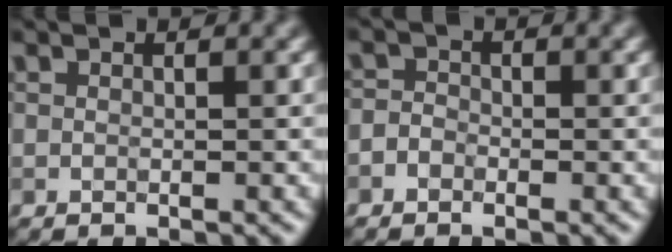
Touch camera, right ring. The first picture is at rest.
{"total": 1.3, "force": [-0.7, 1.0, 0.4], "torque": [-0.001, 0.002, -0.021]}